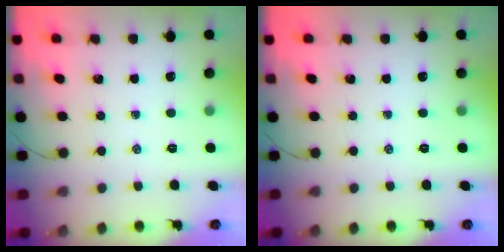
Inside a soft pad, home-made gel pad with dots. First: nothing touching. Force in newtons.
{"total": 0.0}